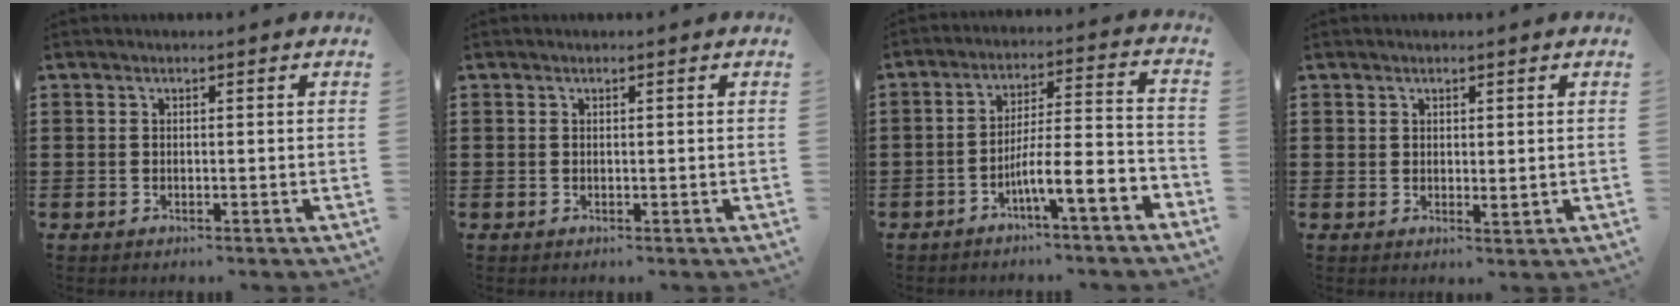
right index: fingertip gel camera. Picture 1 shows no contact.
{"total": 0.0}
{"total": 8.1, "force": [-4.7, 1.1, 6.5], "torque": [-0.109, -0.004, -0.086]}
{"total": 1.2, "force": [1.0, 0.5, 0.5], "torque": [-0.011, 0.002, 0.019]}